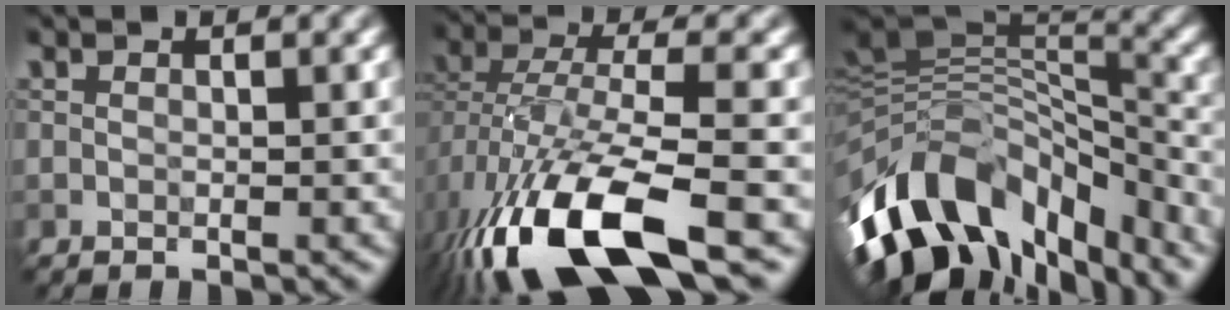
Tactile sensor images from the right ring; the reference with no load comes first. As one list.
[{"total": 12.0, "force": [-5.9, 4.9, 9.3], "torque": [-0.194, -0.017, -0.105]}, {"total": 12.8, "force": [-7.2, 7.7, 7.2], "torque": [-0.139, 0.013, -0.123]}]